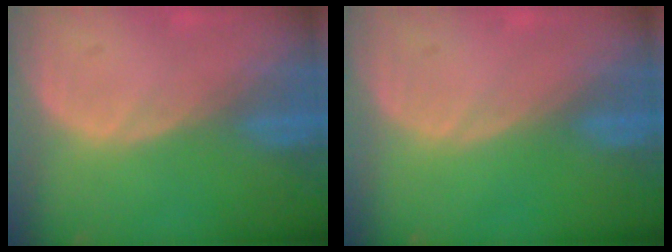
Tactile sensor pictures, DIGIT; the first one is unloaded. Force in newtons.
{"total": 0.0}